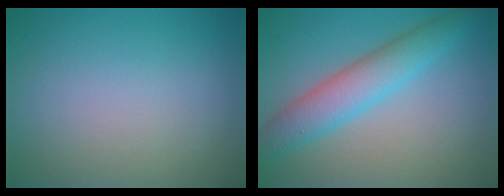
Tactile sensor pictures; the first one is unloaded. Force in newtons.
{"total": 4.8, "press": 4.8, "slide": 0.3}